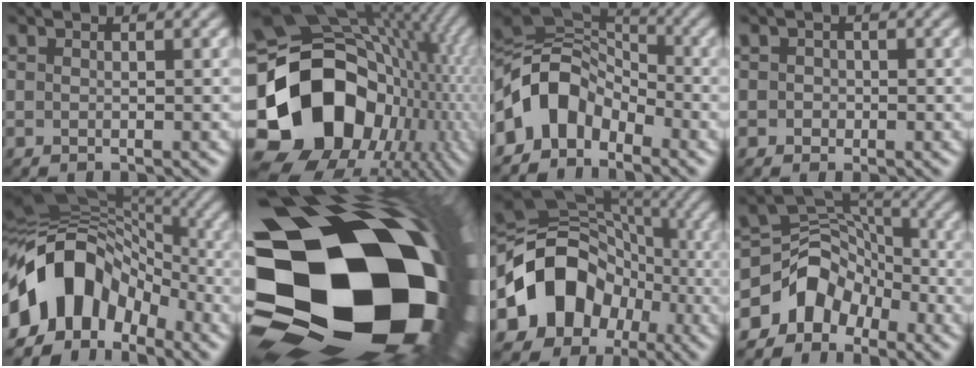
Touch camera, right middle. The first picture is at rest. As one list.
[{"total": 19.2, "force": [-2.8, 15.5, 11.0], "torque": [-0.221, -0.020, -0.040]}, {"total": 7.0, "force": [-3.6, 4.7, 3.8], "torque": [-0.055, 0.012, -0.084]}, {"total": 1.0, "force": [-0.1, 0.9, 0.3], "torque": [0.003, -0.004, -0.004]}, {"total": 11.6, "force": [-4.6, 7.8, 7.3], "torque": [-0.117, 0.024, -0.099]}, {"total": 23.6, "force": [-3.1, 16.2, 16.9], "torque": [-0.294, -0.062, -0.048]}, {"total": 10.8, "force": [-3.2, 8.8, 5.3], "torque": [-0.085, 0.011, -0.070]}, {"total": 6.1, "force": [-3.4, 4.5, 2.3], "torque": [-0.023, 0.009, -0.069]}]